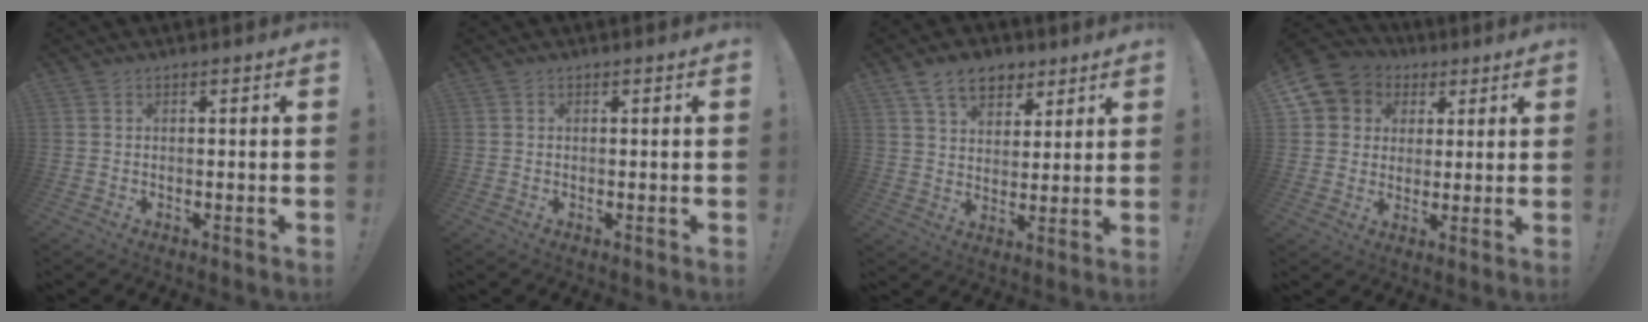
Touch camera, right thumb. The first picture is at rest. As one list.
[{"total": 0.0}, {"total": 11.0, "force": [6.6, 7.2, 5.1], "torque": [-0.082, -0.022, 0.126]}, {"total": 8.2, "force": [2.7, 7.4, 2.2], "torque": [-0.027, -0.013, 0.059]}]